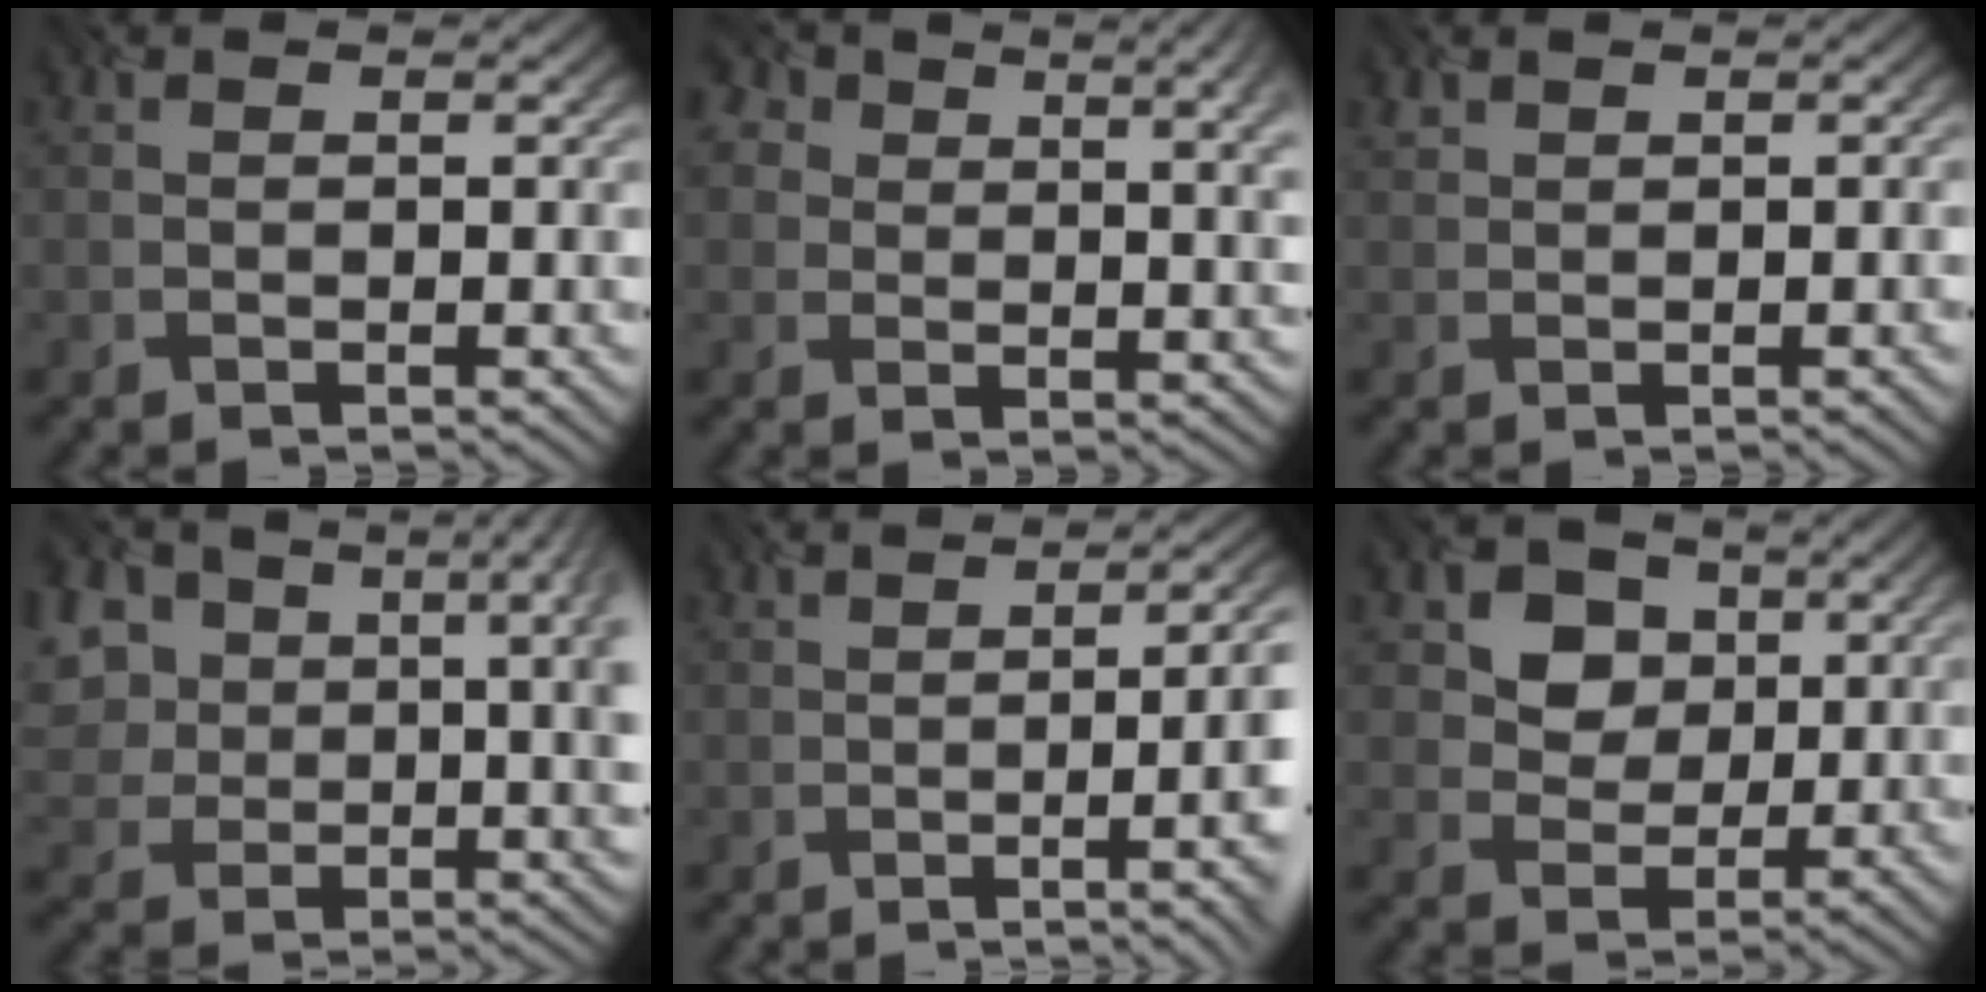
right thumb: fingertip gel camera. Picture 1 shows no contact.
{"total": 7.8, "force": [4.1, 4.7, 4.7], "torque": [-0.082, 0.012, 0.062]}
{"total": 1.1, "force": [0.5, 0.5, 0.8], "torque": [-0.020, 0.005, 0.011]}
{"total": 14.2, "force": [5.8, 9.2, 9.1], "torque": [-0.174, -0.011, 0.123]}
{"total": 9.3, "force": [-0.9, 3.2, 8.7], "torque": [-0.083, 0.006, -0.011]}
{"total": 5.9, "force": [2.7, 5.1, 1.5], "torque": [-0.064, 0.001, 0.046]}